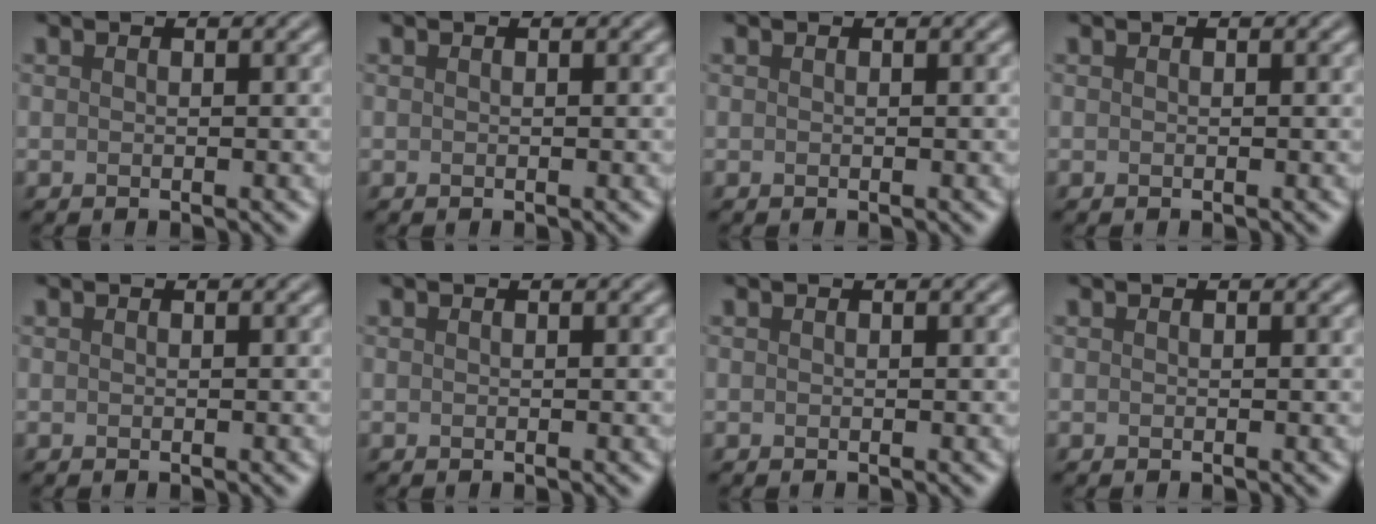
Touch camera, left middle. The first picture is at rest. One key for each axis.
{"total": 0.0}
{"total": 0.0}
{"total": 0.0}
{"total": 0.0}
{"total": 0.0}
{"total": 0.0}
{"total": 0.0}